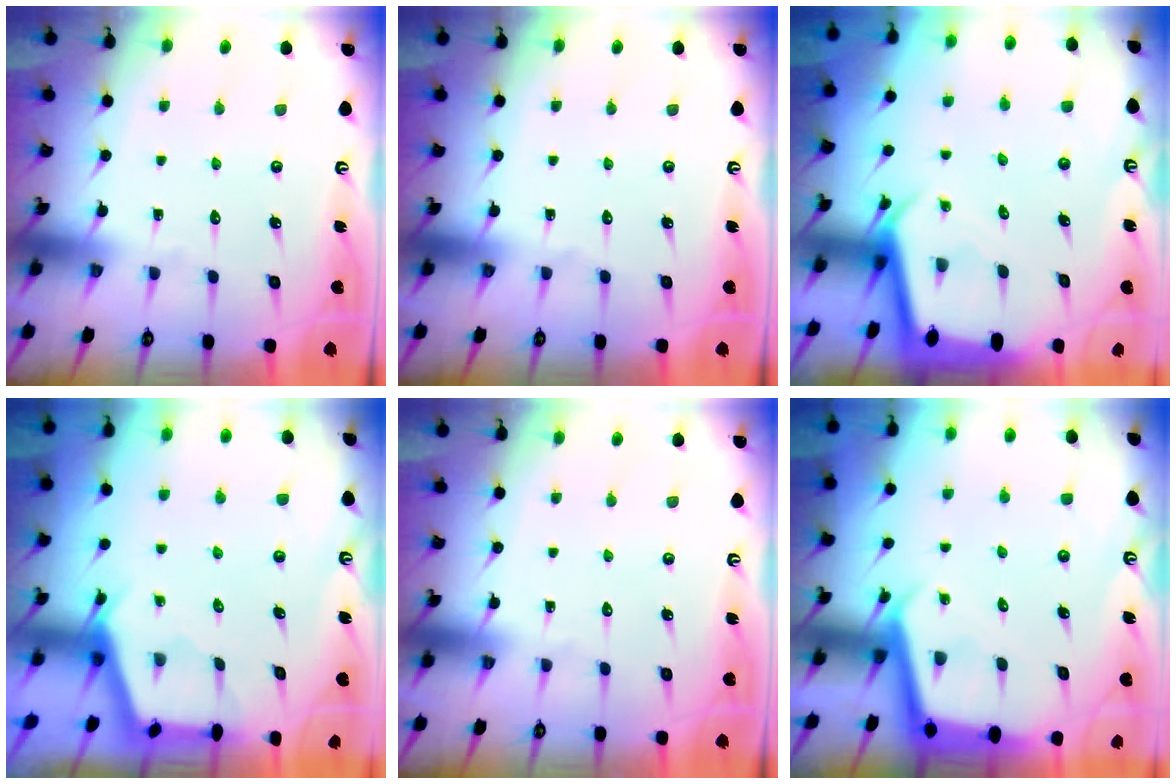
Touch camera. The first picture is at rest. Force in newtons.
{"total": 0.0}
{"total": 2.7, "press": 2.7, "slide": 0.2}
{"total": 2.8, "press": 2.8, "slide": 0.4}
{"total": 0.0}
{"total": 3.5, "press": 3.5, "slide": 0.3}